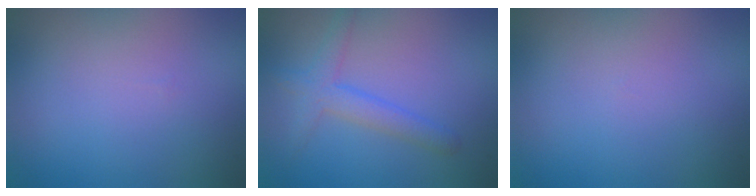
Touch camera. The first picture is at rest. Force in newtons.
{"total": 2.8, "press": 2.8, "slide": 0.2}
{"total": 0.0}